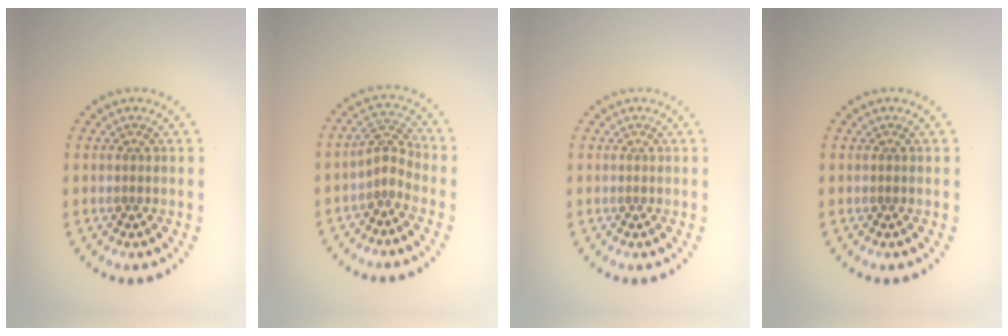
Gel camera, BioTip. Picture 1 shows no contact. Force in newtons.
{"total": 2.2, "press": 1.6, "slide": 1.5}
{"total": 0.0}
{"total": 0.0}